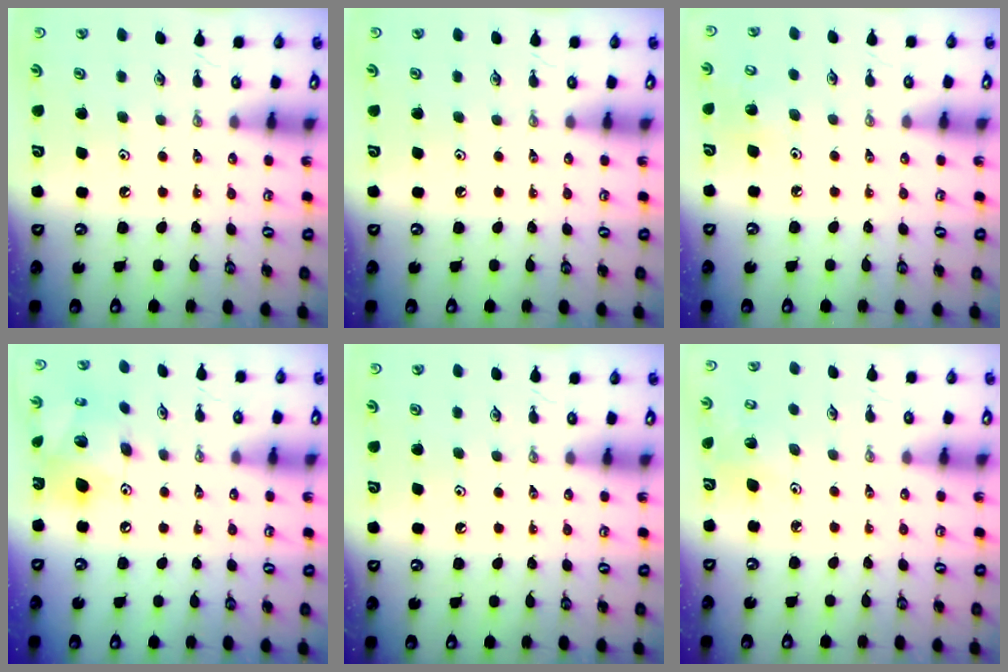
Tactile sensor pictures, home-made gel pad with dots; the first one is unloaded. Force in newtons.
{"total": 0.0}
{"total": 6.3, "press": 6.2, "slide": 1.0}
{"total": 14.9, "press": 14.8, "slide": 1.3}
{"total": 0.0}
{"total": 4.2, "press": 4.1, "slide": 0.9}